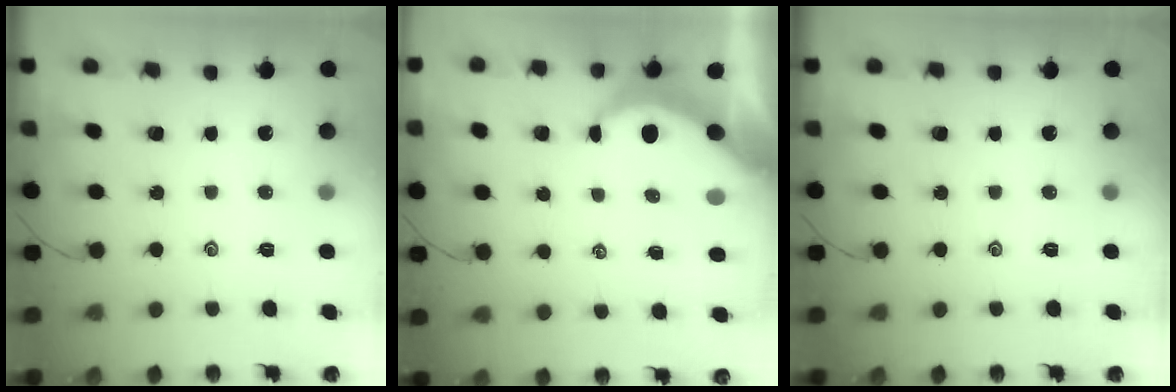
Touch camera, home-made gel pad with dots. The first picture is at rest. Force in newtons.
{"total": 5.9, "press": 5.9, "slide": 0.1}
{"total": 0.0}